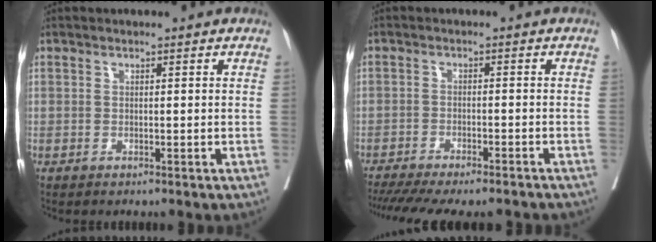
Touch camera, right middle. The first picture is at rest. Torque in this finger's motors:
{"motor_torque": [1.02, -1.12, 0.58, 0.11]}